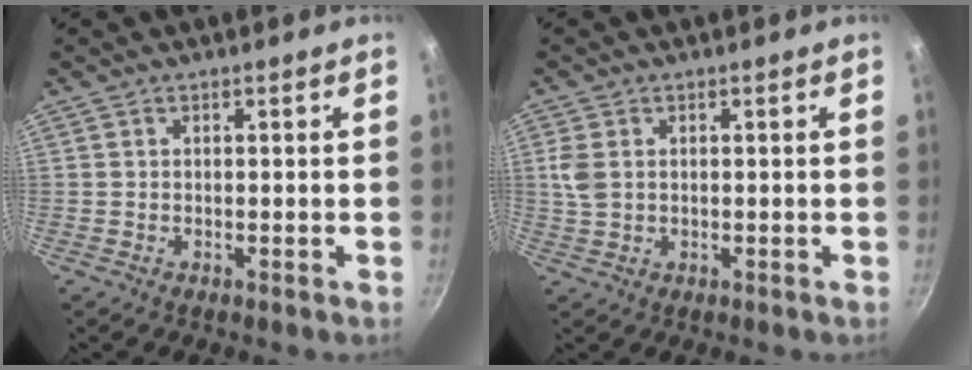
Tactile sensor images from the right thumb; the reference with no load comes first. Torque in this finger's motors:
{"motor_torque": [0.66, 0.89, 0.94, 0.41, 0.00]}